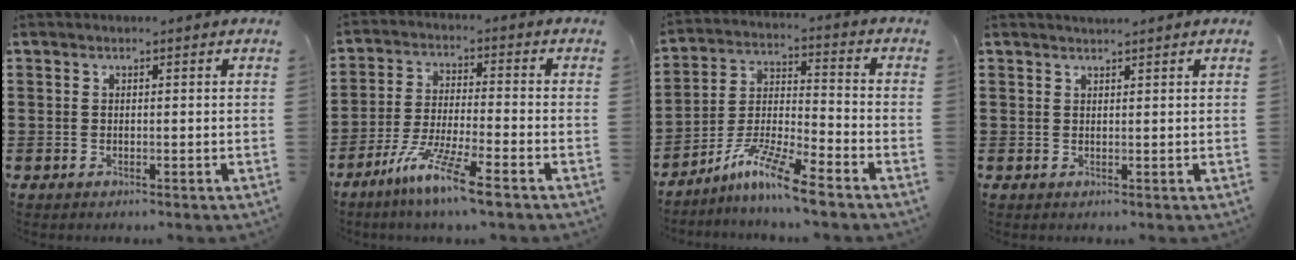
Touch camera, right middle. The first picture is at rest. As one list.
[{"total": 8.8, "force": [-6.6, 0.0, 5.8], "torque": [-0.124, -0.016, -0.130]}, {"total": 9.2, "force": [-7.4, 0.2, 5.4], "torque": [-0.117, -0.009, -0.147]}, {"total": 1.1, "force": [1.1, 0.0, 0.0], "torque": [-0.003, -0.003, 0.021]}]